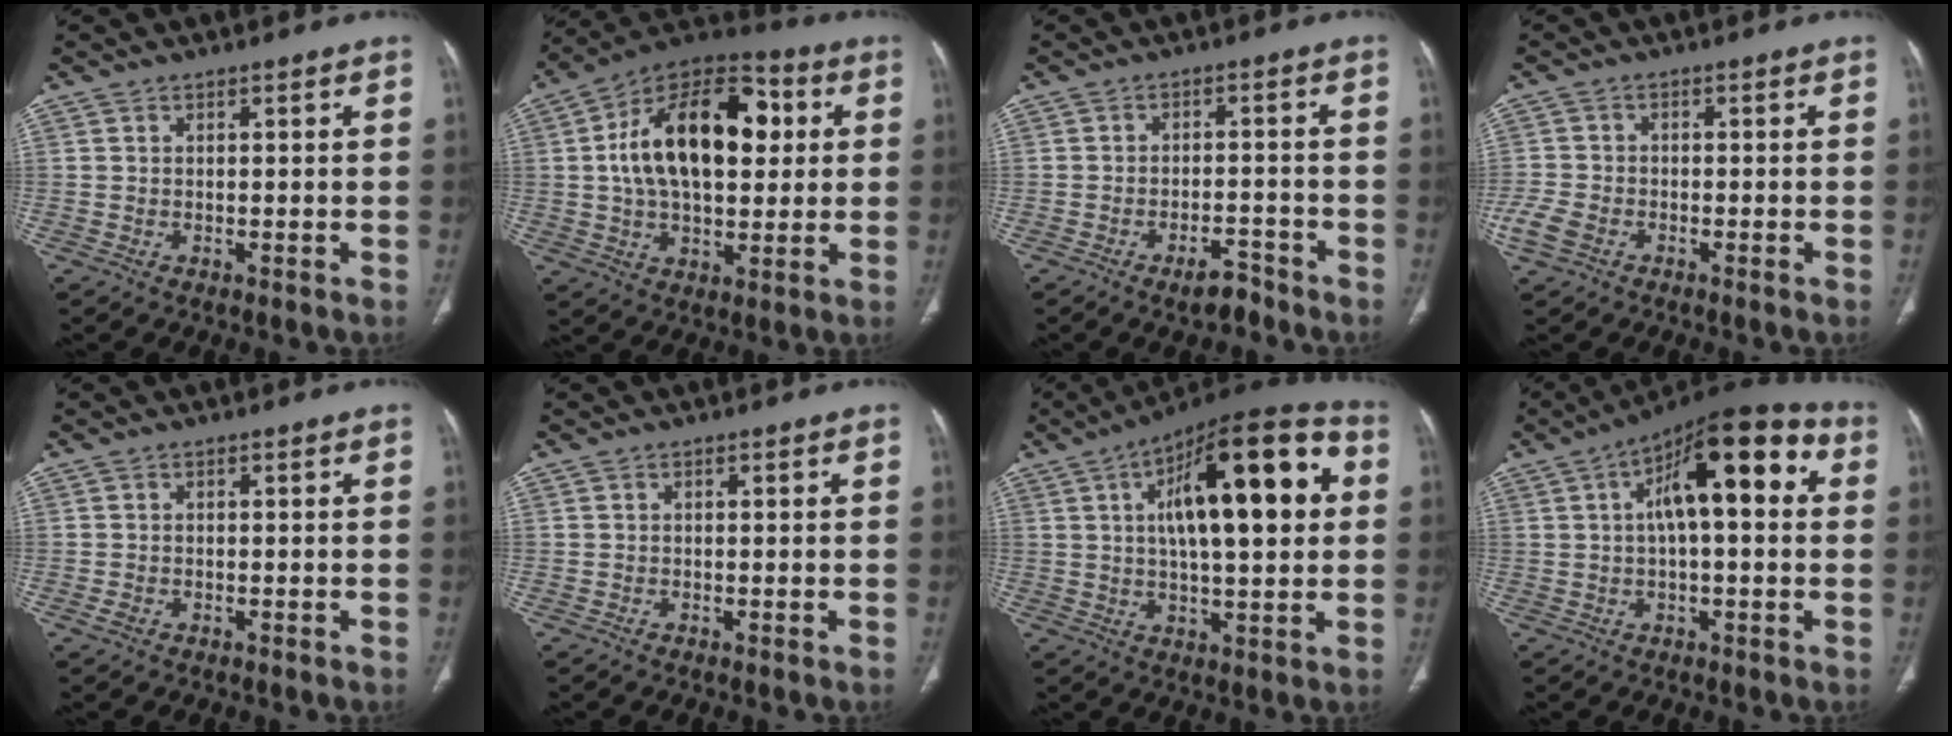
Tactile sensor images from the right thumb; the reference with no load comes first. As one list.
[{"total": 22.3, "force": [3.8, 12.8, 17.8], "torque": [-0.267, 0.021, 0.054]}, {"total": 4.5, "force": [-3.4, 1.8, 2.3], "torque": [-0.031, 0.022, -0.052]}, {"total": 4.5, "force": [-2.4, 2.8, 2.6], "torque": [-0.070, 0.007, -0.049]}, {"total": 1.3, "force": [-0.6, 0.9, 0.7], "torque": [-0.017, 0.001, -0.011]}, {"total": 0.0}, {"total": 23.0, "force": [4.9, 8.3, 20.9], "torque": [-0.298, 0.021, 0.065]}, {"total": 17.4, "force": [3.8, 6.7, 15.6], "torque": [-0.216, 0.038, 0.047]}]